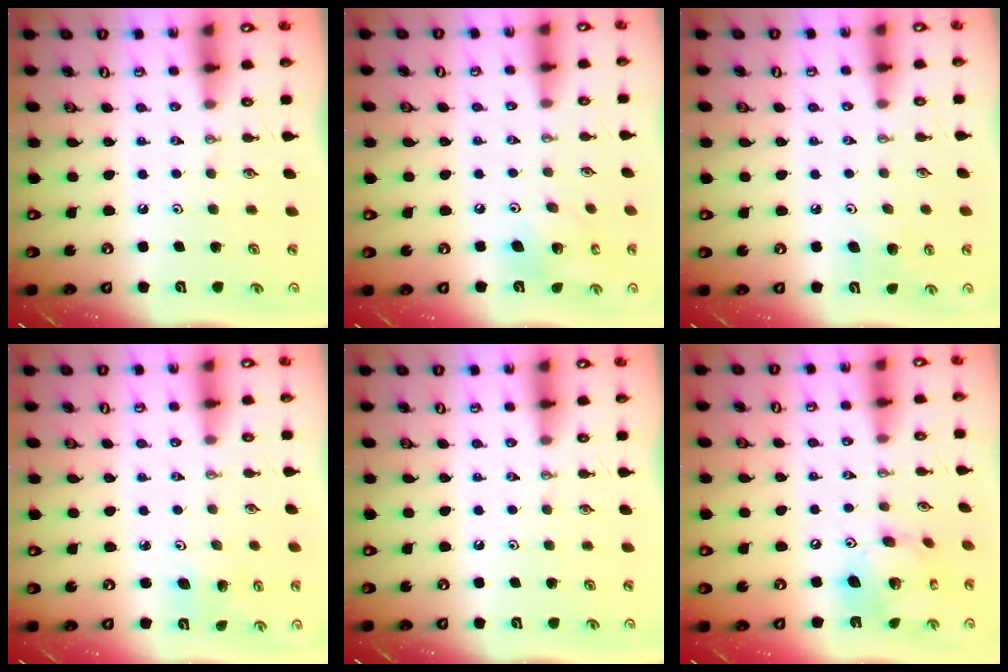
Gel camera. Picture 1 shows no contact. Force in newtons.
{"total": 11.1, "press": 10.9, "slide": 2.3}
{"total": 6.8, "press": 6.6, "slide": 1.8}
{"total": 2.5, "press": 2.5, "slide": 0.1}
{"total": 0.0}
{"total": 15.6, "press": 15.5, "slide": 1.6}